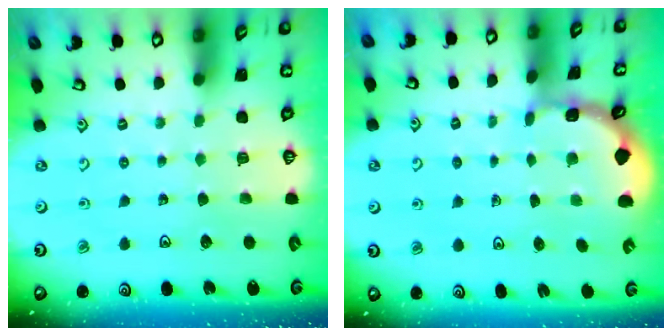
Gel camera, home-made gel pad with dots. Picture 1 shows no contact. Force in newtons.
{"total": 1.6, "press": 1.5, "slide": 0.2}